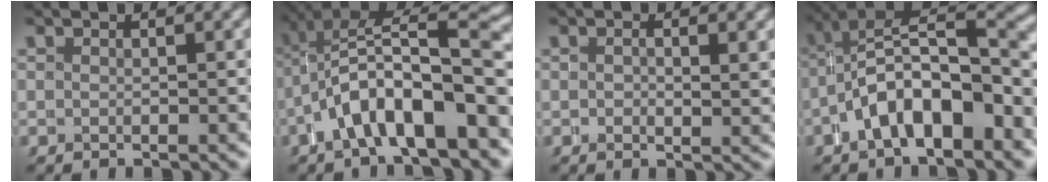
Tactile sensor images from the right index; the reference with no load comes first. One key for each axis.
{"total": 8.0, "fx": -1.2, "fy": 4.0, "fz": 6.8, "tx": -0.115, "ty": 0.000, "tz": -0.019}
{"total": 1.1, "fx": 0.4, "fy": -0.1, "fz": 1.0, "tx": -0.018, "ty": 0.001, "tz": 0.008}
{"total": 8.0, "fx": -1.5, "fy": 4.4, "fz": 6.6, "tx": -0.095, "ty": 0.005, "tz": -0.025}